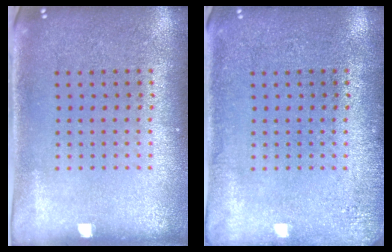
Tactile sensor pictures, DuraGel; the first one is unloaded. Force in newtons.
{"total": 1.6, "press": 1.6, "slide": 0.3}